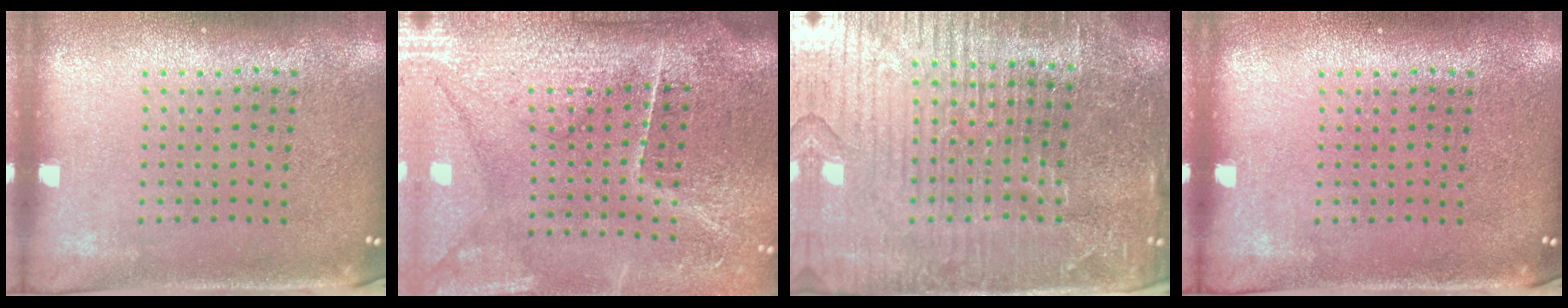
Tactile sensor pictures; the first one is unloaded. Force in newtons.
{"total": 4.6, "press": 4.0, "slide": 2.4}
{"total": 5.3, "press": 4.8, "slide": 2.3}
{"total": 0.0}